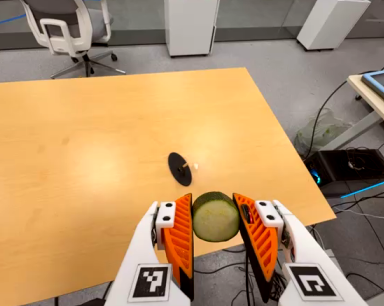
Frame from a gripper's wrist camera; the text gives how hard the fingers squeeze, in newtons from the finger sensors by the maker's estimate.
{"total": 10.0, "left": 9.6, "right": 10.4}